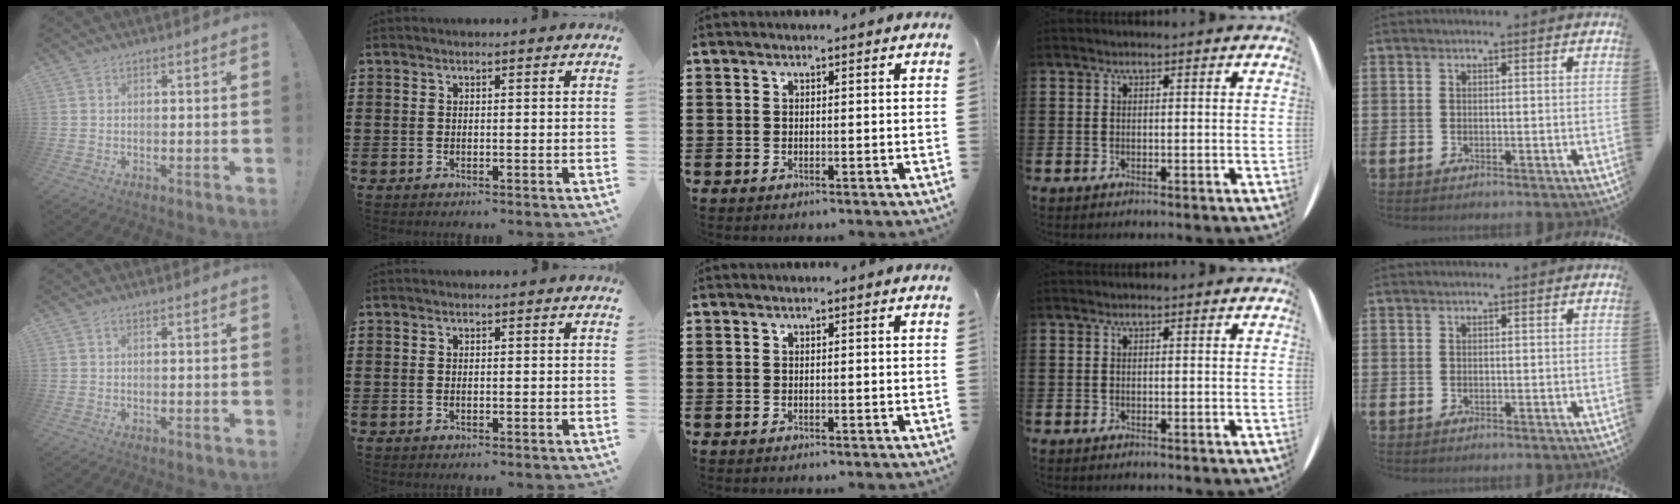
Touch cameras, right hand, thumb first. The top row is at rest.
{"thumb": {"total": 0.7, "force": [0.2, 0.3, 0.6], "torque": [-0.013, 0.002, 0.004]}}